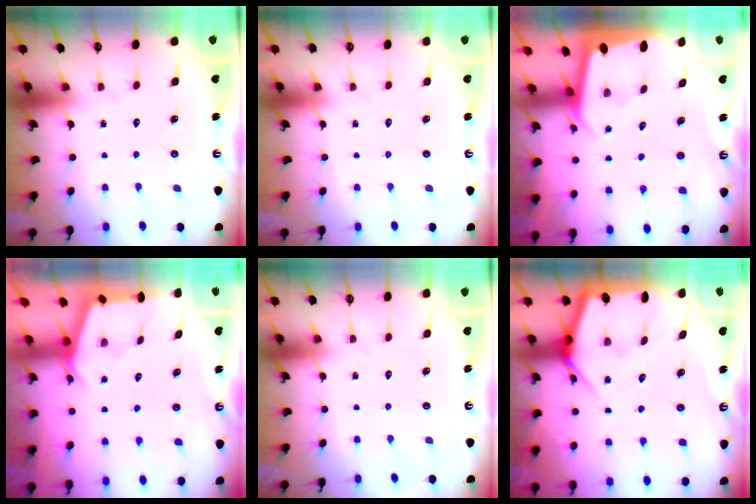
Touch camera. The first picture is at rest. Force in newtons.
{"total": 0.0}
{"total": 1.9, "press": 1.9, "slide": 0.1}
{"total": 2.7, "press": 2.7, "slide": 0.3}
{"total": 0.0}
{"total": 6.4, "press": 6.3, "slide": 0.4}